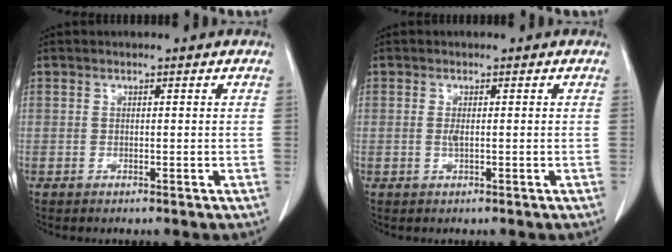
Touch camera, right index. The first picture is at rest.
{"total": 1.0, "force": [0.0, 0.2, 1.0], "torque": [-0.023, -0.003, 0.000]}